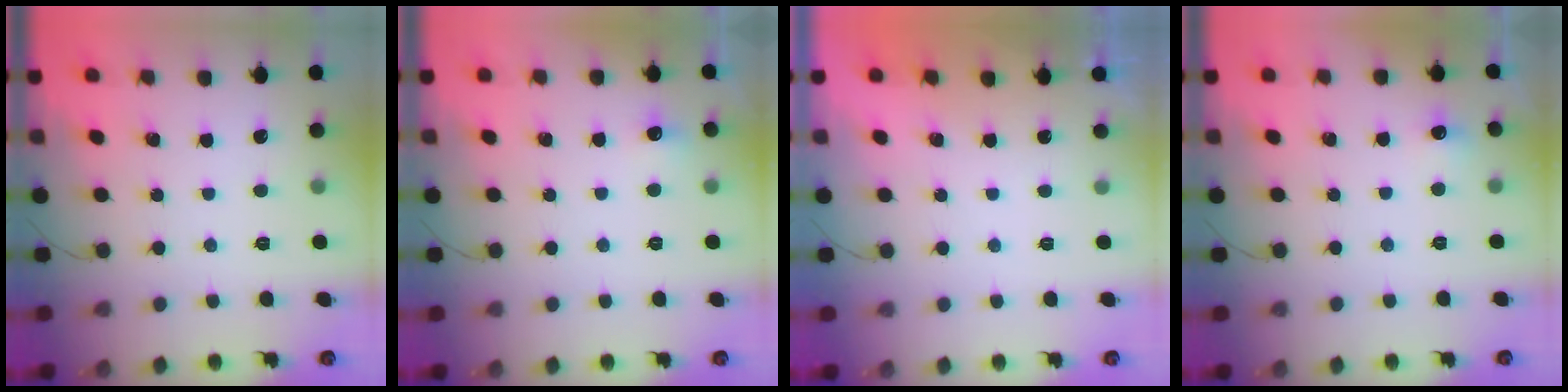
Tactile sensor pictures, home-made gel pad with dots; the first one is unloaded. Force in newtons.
{"total": 4.2, "press": 4.0, "slide": 1.1}
{"total": 1.9, "press": 0.1, "slide": 1.9}
{"total": 4.8, "press": 4.6, "slide": 1.2}